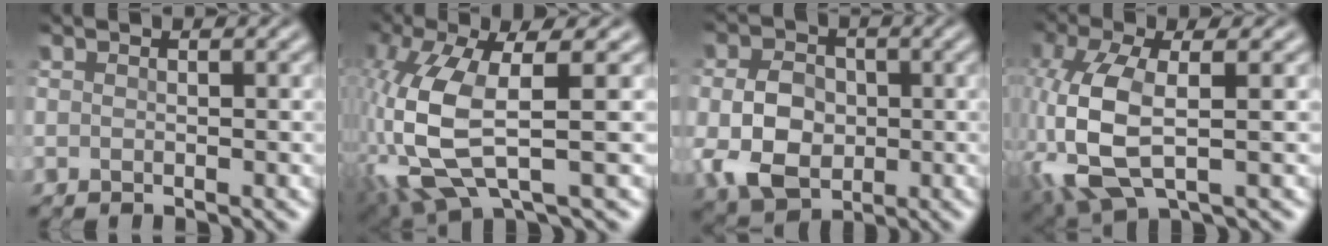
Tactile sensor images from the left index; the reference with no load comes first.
{"total": 8.7, "force": [-0.1, 2.7, 8.2], "torque": [-0.203, -0.005, 0.000]}
{"total": 6.8, "force": [-0.8, 5.1, 4.5], "torque": [-0.095, 0.000, -0.020]}
{"total": 8.0, "force": [-1.3, 3.7, 7.0], "torque": [-0.180, -0.005, -0.028]}